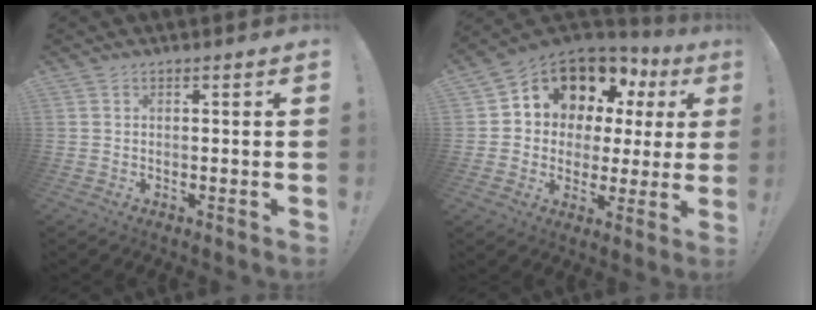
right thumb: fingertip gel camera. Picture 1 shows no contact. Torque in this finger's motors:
{"motor_torque": [0.87, 0.90, 0.65, 0.48, 0.22]}